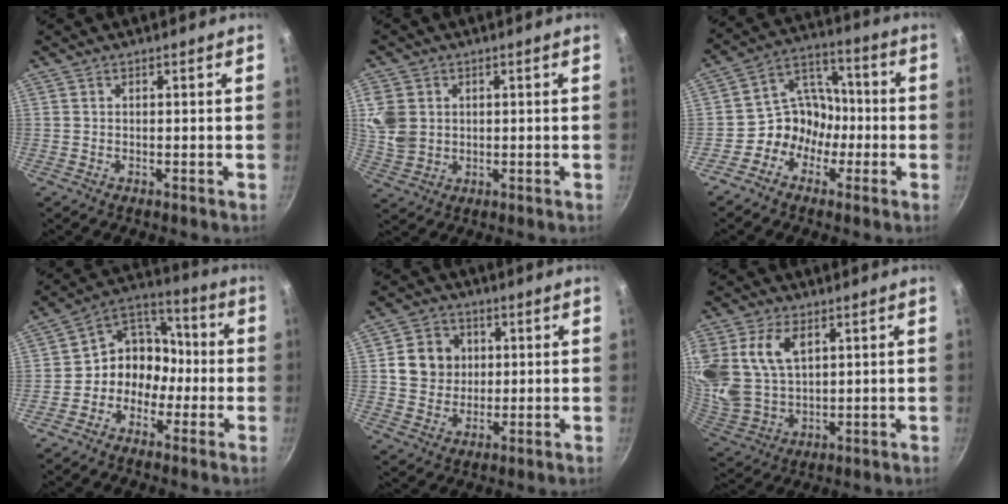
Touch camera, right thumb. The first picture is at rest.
{"total": 7.4, "force": [1.3, 6.2, 3.9], "torque": [-0.062, -0.012, 0.031]}
{"total": 9.8, "force": [-3.4, 8.3, 3.8], "torque": [-0.014, 0.060, -0.076]}
{"total": 10.6, "force": [-2.8, 9.1, 4.7], "torque": [-0.023, 0.060, -0.069]}
{"total": 8.8, "force": [1.6, 7.9, 3.5], "torque": [-0.029, 0.006, 0.024]}
{"total": 17.2, "force": [5.8, 11.7, 11.1], "torque": [-0.238, -0.013, 0.125]}